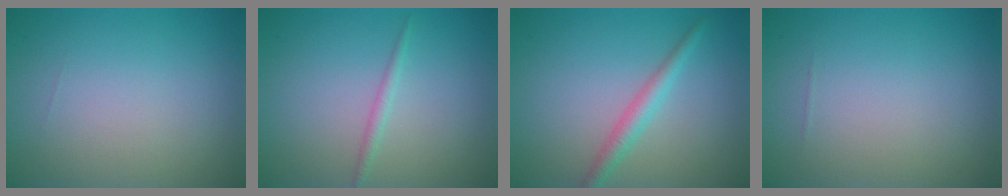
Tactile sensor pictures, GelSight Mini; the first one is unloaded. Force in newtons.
{"total": 1.0, "press": 1.0, "slide": 0.1}
{"total": 2.2, "press": 2.2, "slide": 0.0}
{"total": 0.0}